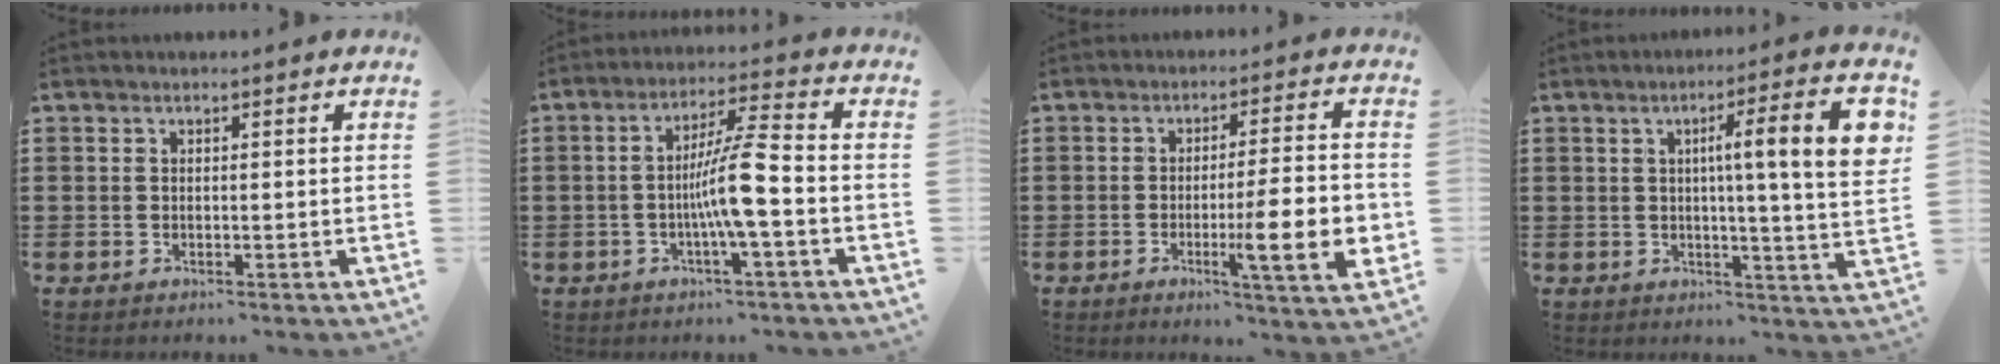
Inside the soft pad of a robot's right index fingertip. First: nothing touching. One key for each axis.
{"total": 8.1, "fx": -1.7, "fy": 1.2, "fz": 7.8, "tx": -0.148, "ty": 0.001, "tz": -0.038}
{"total": 10.8, "fx": -2.4, "fy": 1.6, "fz": 10.4, "tx": -0.168, "ty": -0.007, "tz": -0.040}
{"total": 11.2, "fx": 2.5, "fy": 0.3, "fz": 10.9, "tx": -0.178, "ty": -0.005, "tz": 0.033}